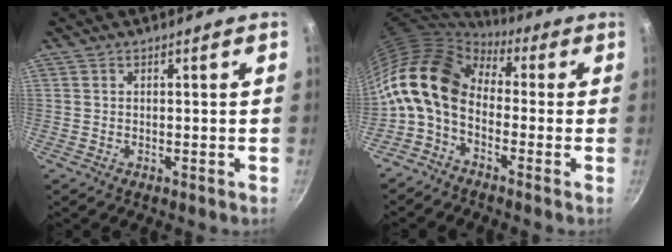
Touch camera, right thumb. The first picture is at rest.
{"total": 14.8, "force": [-0.9, 10.2, 10.6], "torque": [-0.193, 0.035, -0.041]}